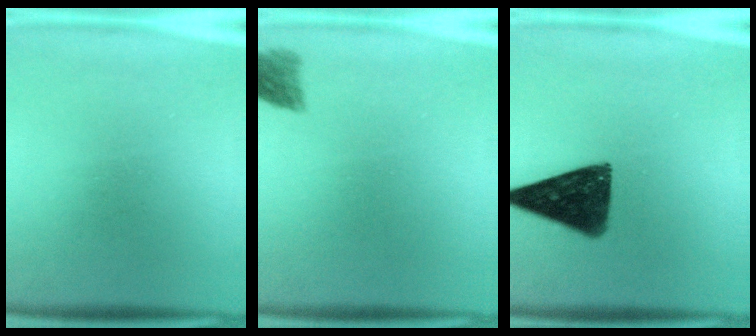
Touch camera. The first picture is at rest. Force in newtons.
{"total": 2.8}
{"total": 12.7}